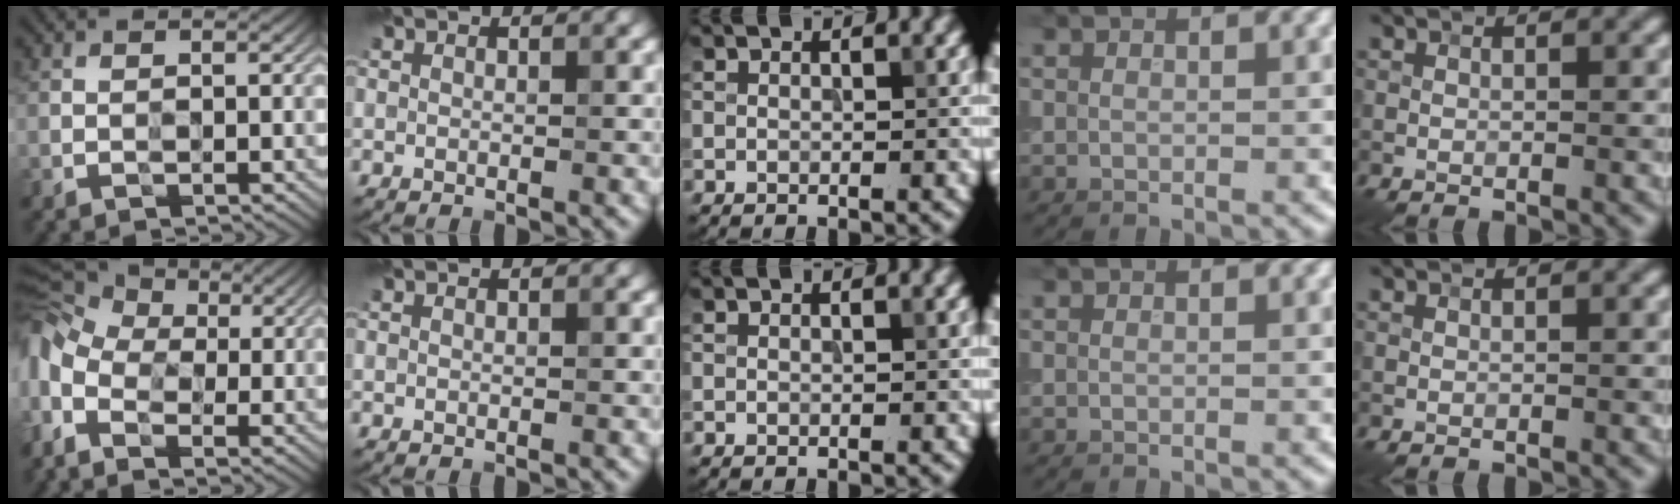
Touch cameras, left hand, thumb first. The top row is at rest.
{"thumb": {"total": 10.8, "force": [-1.7, 7.5, 7.6], "torque": [-0.213, -0.018, -0.027]}}